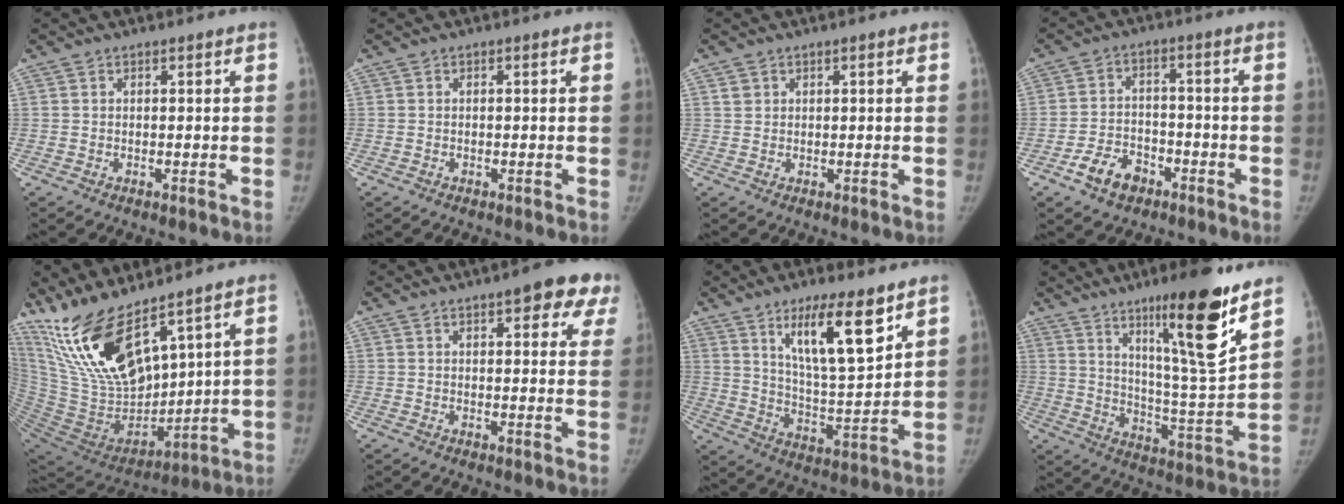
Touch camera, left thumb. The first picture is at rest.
{"total": 0.0}
{"total": 1.5, "force": [0.6, 1.3, 0.4], "torque": [0.003, 0.003, 0.014]}
{"total": 7.5, "force": [-4.4, 4.9, 3.5], "torque": [-0.050, 0.028, -0.076]}
{"total": 18.4, "force": [13.0, 6.0, 11.5], "torque": [-0.192, -0.077, 0.271]}
{"total": 10.4, "force": [5.9, 3.5, 7.8], "torque": [-0.052, -0.015, 0.062]}
{"total": 14.8, "force": [8.7, 3.7, 11.4], "torque": [-0.169, -0.057, 0.155]}
{"total": 19.7, "force": [11.8, 2.0, 15.7], "torque": [-0.214, -0.076, 0.191]}